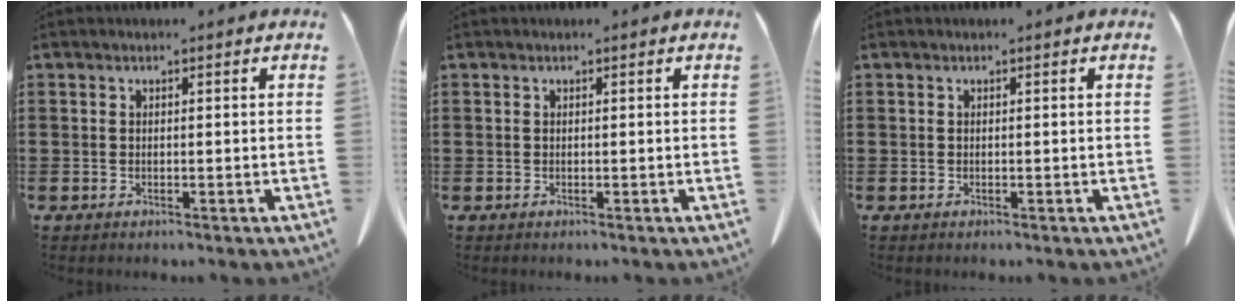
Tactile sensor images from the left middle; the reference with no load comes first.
{"total": 0.0}
{"total": 0.0}